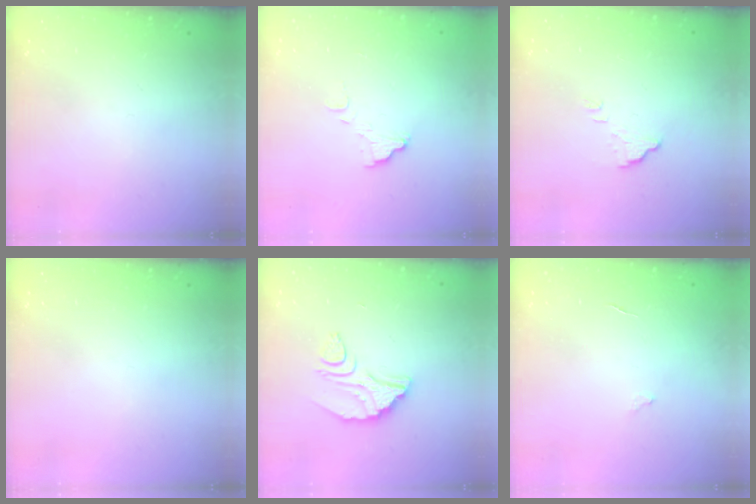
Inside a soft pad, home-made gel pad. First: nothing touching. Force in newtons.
{"total": 5.2, "press": 5.2, "slide": 0.3}
{"total": 2.3, "press": 2.3, "slide": 0.1}
{"total": 0.0}
{"total": 8.9, "press": 8.9, "slide": 0.5}
{"total": 2.6, "press": 2.6, "slide": 0.2}